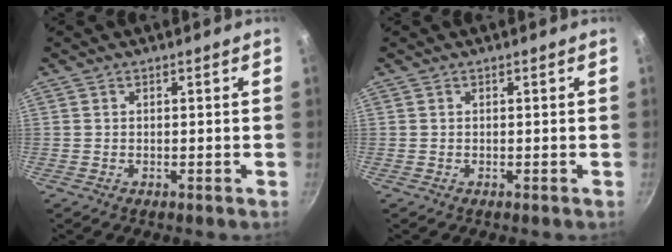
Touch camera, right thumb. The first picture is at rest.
{"total": 0.0}